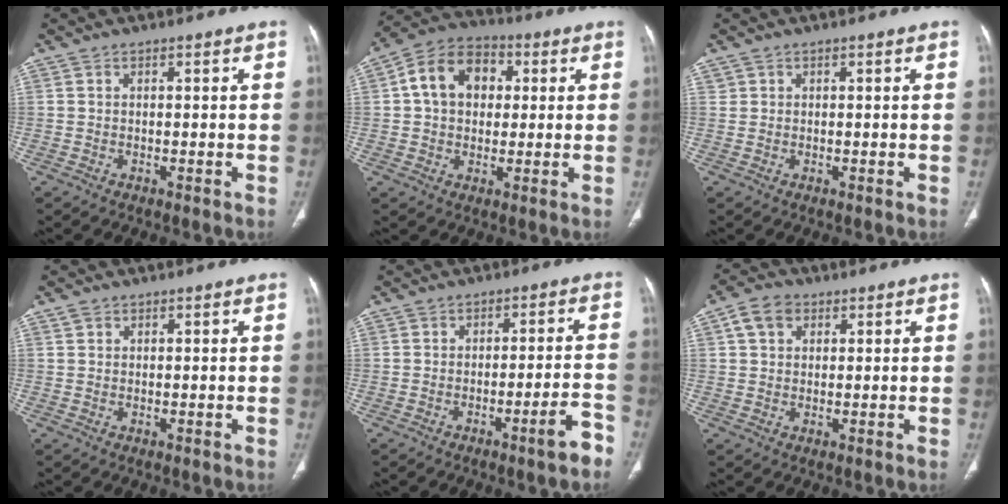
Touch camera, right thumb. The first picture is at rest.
{"total": 12.4, "force": [2.3, 9.3, 7.9], "torque": [-0.102, 0.018, 0.028]}
{"total": 0.6, "force": [0.3, 0.5, 0.0], "torque": [0.005, 0.001, 0.005]}
{"total": 1.0, "force": [0.7, 0.7, 0.2], "torque": [0.002, 0.001, 0.011]}
{"total": 5.5, "force": [-3.5, 0.2, 4.2], "torque": [-0.057, 0.026, -0.049]}
{"total": 5.1, "force": [2.0, 3.8, 2.7], "torque": [-0.036, 0.006, 0.037]}